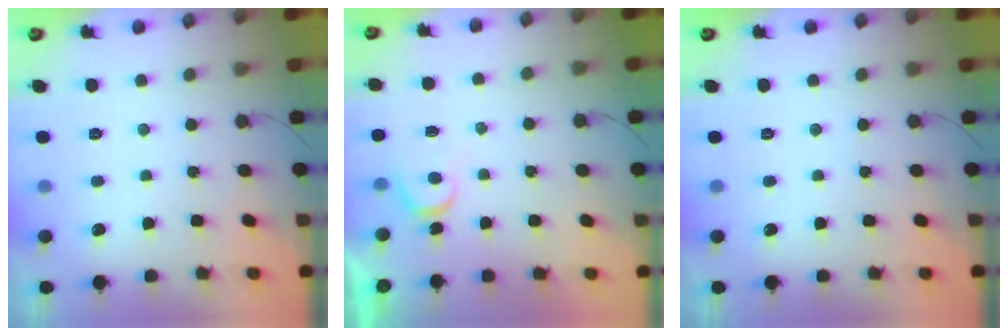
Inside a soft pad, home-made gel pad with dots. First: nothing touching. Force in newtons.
{"total": 3.4, "press": 3.4, "slide": 0.4}
{"total": 0.0}